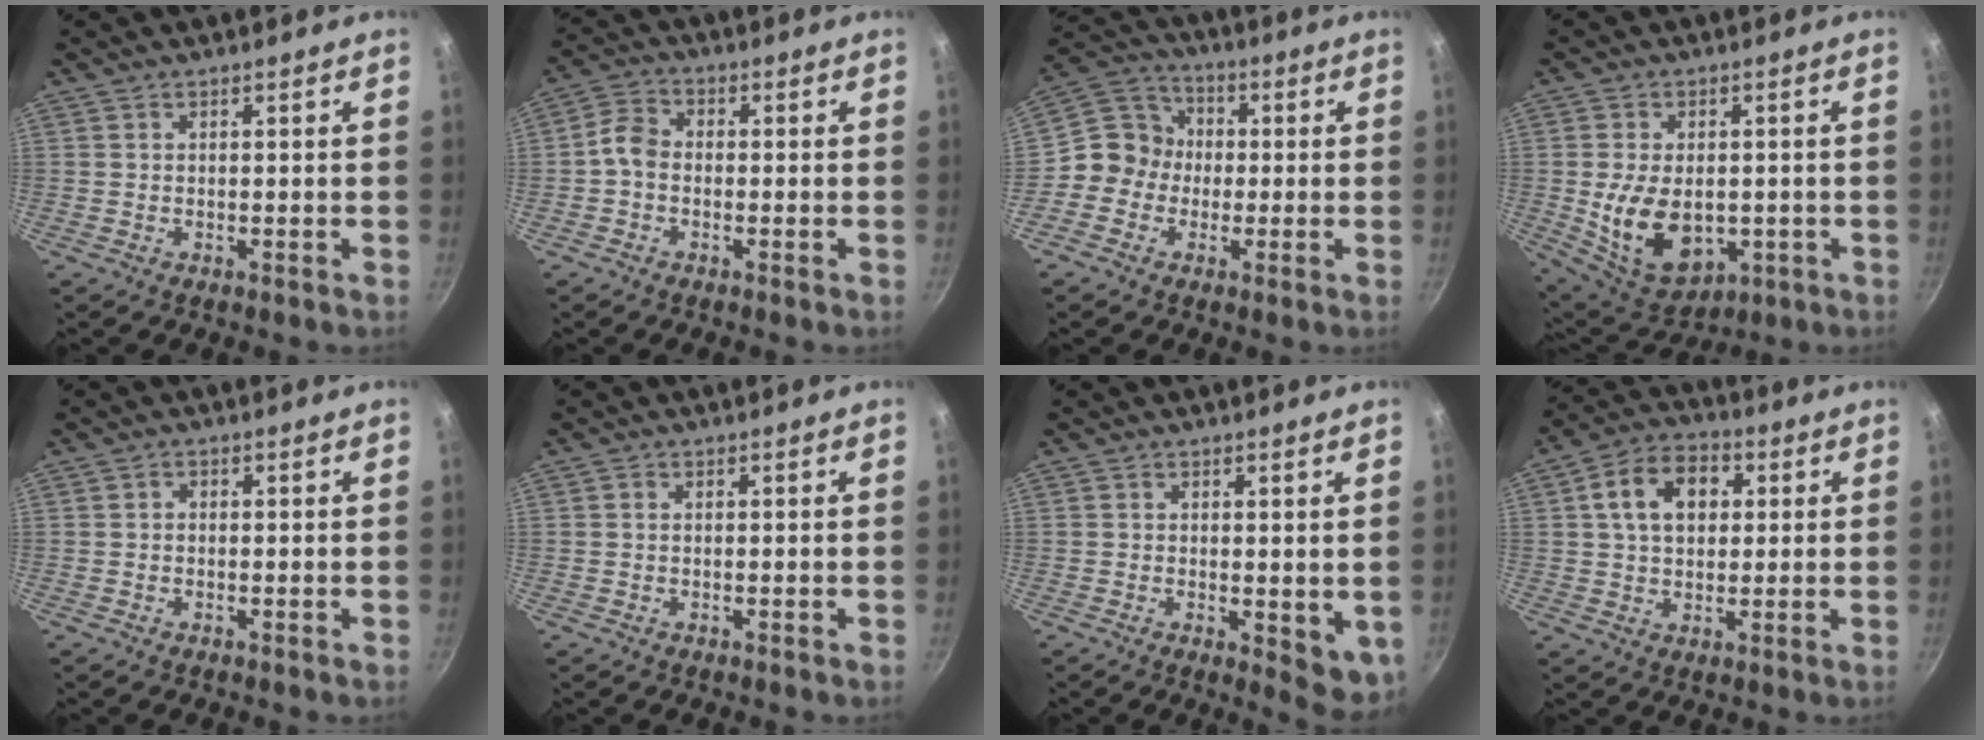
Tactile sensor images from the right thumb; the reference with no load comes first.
{"total": 4.3, "force": [-1.1, 3.2, 2.7], "torque": [-0.053, 0.024, -0.035]}
{"total": 8.6, "force": [-1.2, 8.2, 2.5], "torque": [-0.002, 0.029, -0.046]}
{"total": 13.7, "force": [-1.5, 9.1, 10.1], "torque": [-0.155, -0.009, 0.000]}
{"total": 0.8, "force": [-0.1, 0.7, 0.4], "torque": [-0.006, 0.004, -0.003]}
{"total": 0.6, "force": [0.0, 0.4, 0.3], "torque": [-0.006, 0.004, -0.001]}
{"total": 6.2, "force": [-0.2, 3.1, 5.4], "torque": [-0.062, -0.011, 0.003]}
{"total": 11.2, "force": [2.6, 7.9, 7.4], "torque": [-0.100, 0.014, 0.031]}